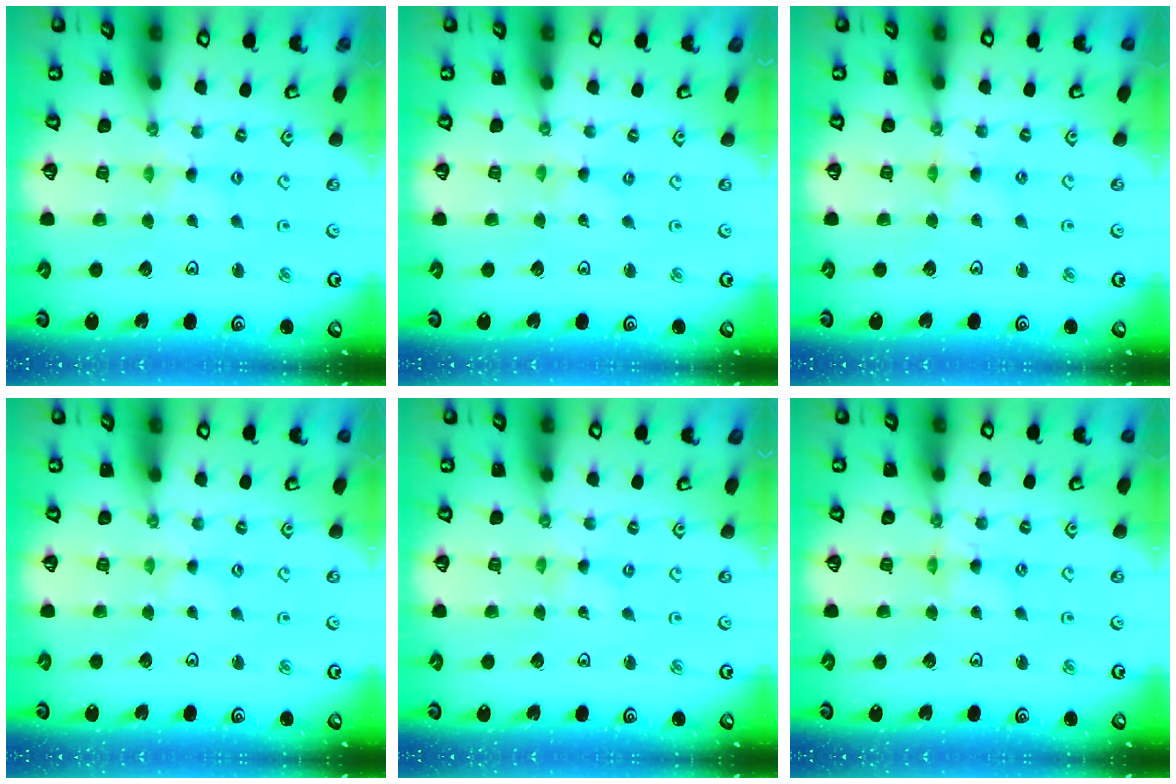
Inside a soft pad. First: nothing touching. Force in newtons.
{"total": 0.0}
{"total": 1.3, "press": 1.3, "slide": 0.2}
{"total": 0.8, "press": 0.8, "slide": 0.1}
{"total": 0.0}
{"total": 1.2, "press": 1.2, "slide": 0.3}